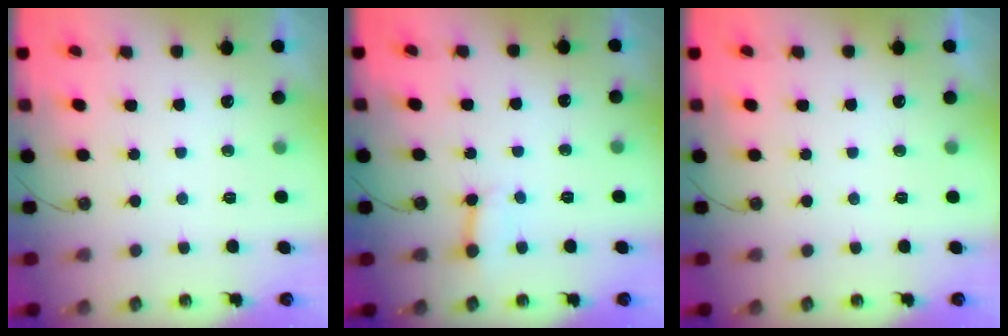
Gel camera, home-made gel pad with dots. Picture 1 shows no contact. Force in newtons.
{"total": 3.8, "press": 3.7, "slide": 0.7}
{"total": 0.0}